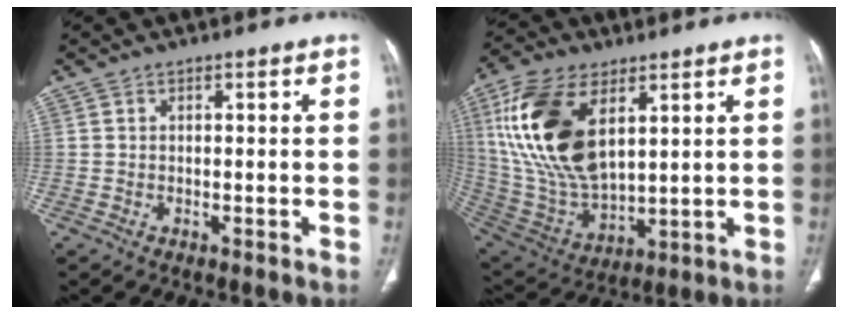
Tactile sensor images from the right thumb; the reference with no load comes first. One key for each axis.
{"total": 21.3, "fx": 7.2, "fy": 11.1, "fz": 16.7, "tx": -0.332, "ty": -0.026, "tz": 0.146}